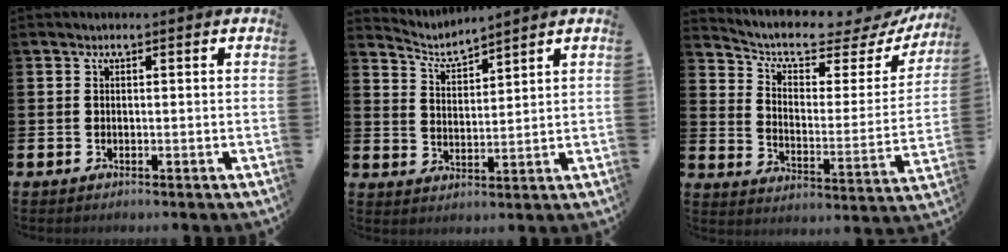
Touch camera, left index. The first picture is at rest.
{"total": 3.5, "force": [3.5, 0.3, 0.4], "torque": [-0.028, -0.020, 0.061]}
{"total": 6.7, "force": [6.0, 2.0, 2.5], "torque": [-0.067, -0.053, 0.093]}